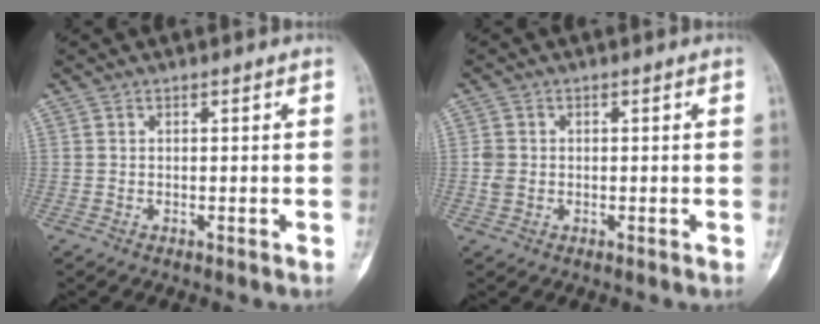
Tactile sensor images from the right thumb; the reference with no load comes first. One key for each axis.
{"total": 2.4, "fx": -0.1, "fy": 2.1, "fz": 1.3, "tx": -0.023, "ty": 0.004, "tz": -0.002}